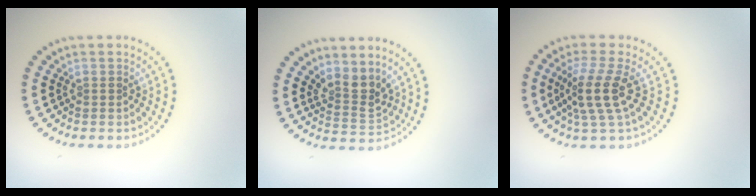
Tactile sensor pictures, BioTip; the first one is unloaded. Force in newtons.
{"total": 2.7, "press": 2.0, "slide": 1.9}
{"total": 3.7, "press": 2.7, "slide": 2.5}